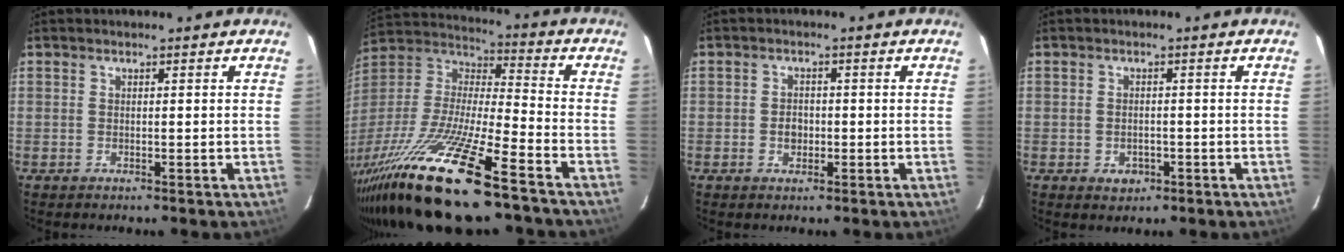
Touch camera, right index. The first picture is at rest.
{"total": 26.4, "force": [-18.7, 3.6, 18.4], "torque": [-0.350, -0.047, -0.331]}
{"total": 2.4, "force": [-0.7, 2.1, 1.0], "torque": [-0.018, 0.007, -0.011]}
{"total": 1.9, "force": [-1.0, 1.3, 1.0], "torque": [-0.018, 0.000, -0.015]}